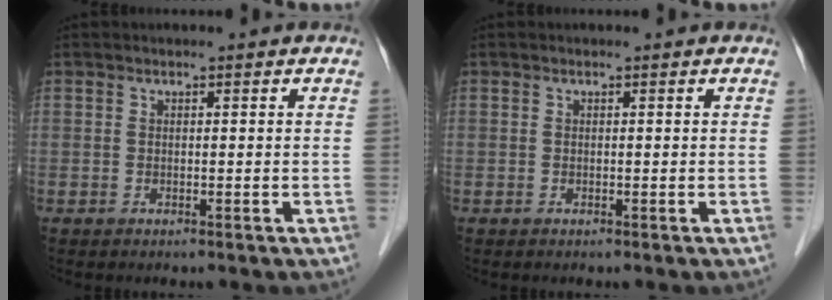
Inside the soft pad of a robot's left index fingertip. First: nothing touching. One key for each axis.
{"total": 0.0}